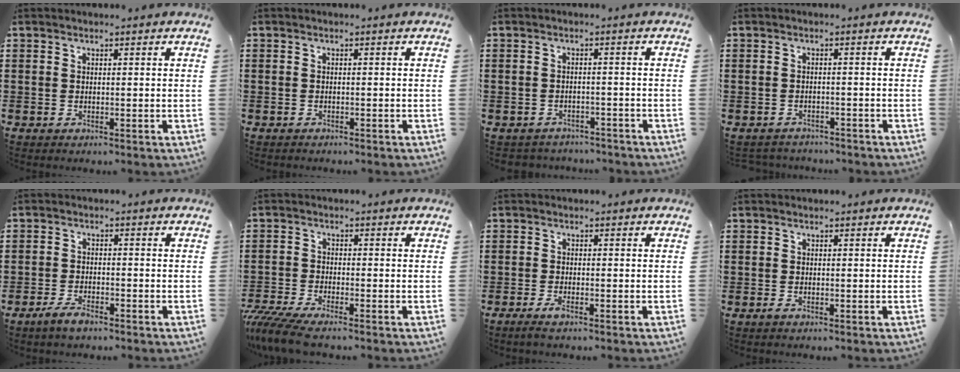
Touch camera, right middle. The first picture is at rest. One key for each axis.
{"total": 0.9, "fx": -0.9, "fy": 0.2, "fz": 0.0, "tx": 0.000, "ty": -0.001, "tz": -0.019}
{"total": 2.5, "fx": -2.4, "fy": 0.6, "fz": -0.3, "tx": -0.002, "ty": -0.002, "tz": -0.055}
{"total": 2.1, "fx": -2.0, "fy": 0.5, "fz": -0.2, "tx": -0.002, "ty": -0.002, "tz": -0.045}
{"total": 2.9, "fx": -2.4, "fy": 1.0, "fz": 1.3, "tx": -0.029, "ty": 0.003, "tz": -0.049}
{"total": 5.2, "fx": -4.8, "fy": 0.3, "fz": 2.0, "tx": -0.061, "ty": -0.019, "tz": -0.101}
{"total": 1.8, "fx": -1.0, "fy": 0.3, "fz": 1.4, "tx": -0.032, "ty": -0.005, "tz": -0.021}
{"total": 0.8, "fx": -0.6, "fy": 0.2, "fz": 0.3, "tx": -0.015, "ty": -0.008, "tz": -0.014}